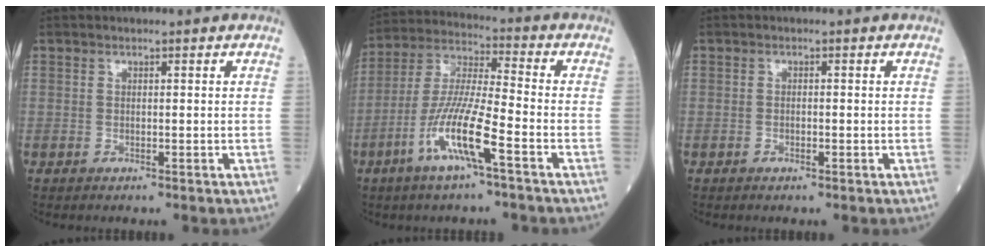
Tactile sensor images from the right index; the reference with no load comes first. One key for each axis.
{"total": 11.6, "fx": -5.2, "fy": 0.5, "fz": 10.4, "tx": -0.217, "ty": -0.004, "tz": -0.103}
{"total": 0.6, "fx": -0.3, "fy": 0.3, "fz": 0.5, "tx": -0.011, "ty": 0.001, "tz": -0.002}